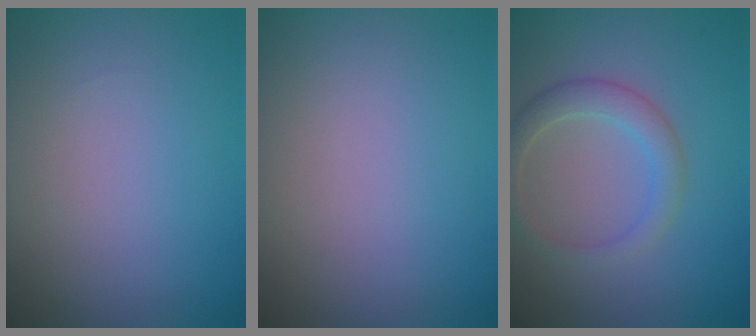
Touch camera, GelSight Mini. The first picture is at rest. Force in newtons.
{"total": 0.0}
{"total": 2.5, "press": 2.5, "slide": 0.0}